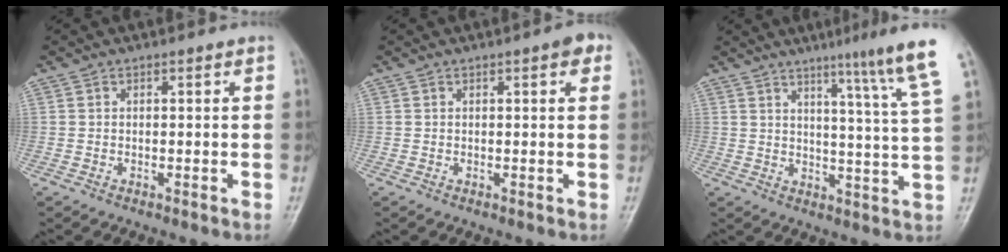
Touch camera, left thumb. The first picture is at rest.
{"total": 2.7, "force": [1.2, 0.9, 2.2], "torque": [-0.019, 0.002, 0.010]}
{"total": 11.8, "force": [8.1, -1.3, 8.6], "torque": [-0.111, -0.050, 0.095]}